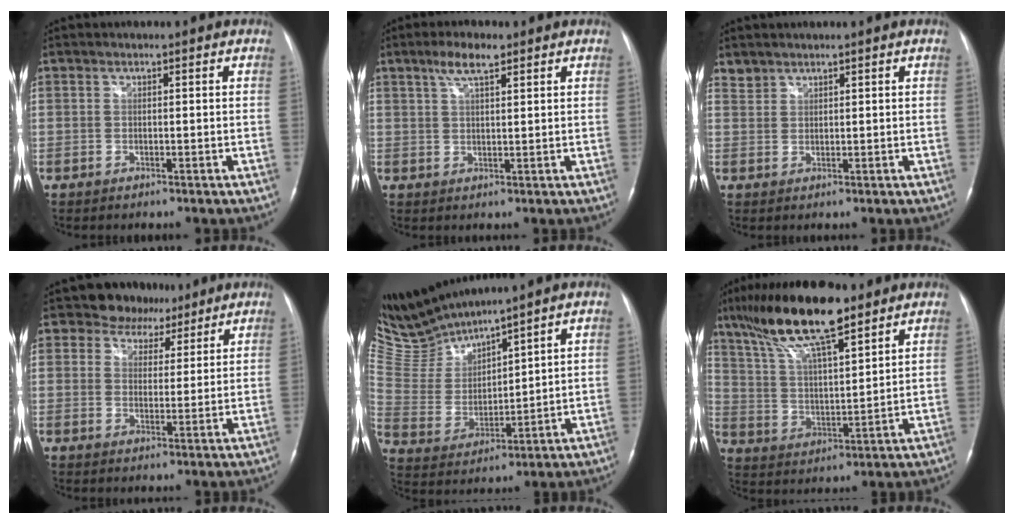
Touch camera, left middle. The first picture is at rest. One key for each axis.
{"total": 4.5, "fx": 2.9, "fy": 1.1, "fz": 3.3, "tx": -0.068, "ty": 0.009, "tz": 0.053}
{"total": 1.6, "fx": 1.5, "fy": 0.6, "fz": -0.2, "tx": 0.005, "ty": 0.007, "tz": 0.032}
{"total": 6.2, "fx": 4.8, "fy": 3.9, "fz": -0.2, "tx": 0.007, "ty": -0.001, "tz": 0.061}
{"total": 9.4, "fx": 9.4, "fy": -0.7, "fz": 0.8, "tx": -0.049, "ty": -0.001, "tz": 0.214}
{"total": 16.3, "fx": 11.4, "fy": 3.1, "fz": 11.2, "tx": -0.212, "ty": 0.022, "tz": 0.210}